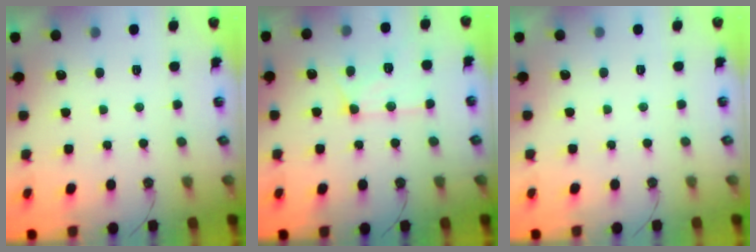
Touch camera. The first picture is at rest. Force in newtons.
{"total": 13.0, "press": 13.0, "slide": 1.1}
{"total": 0.0}